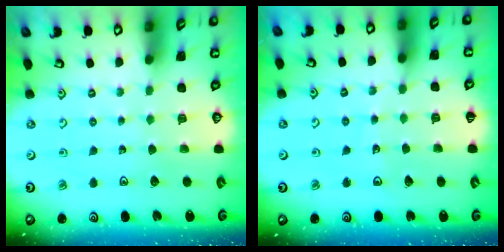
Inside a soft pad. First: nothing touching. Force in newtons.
{"total": 2.5, "press": 2.5, "slide": 0.2}